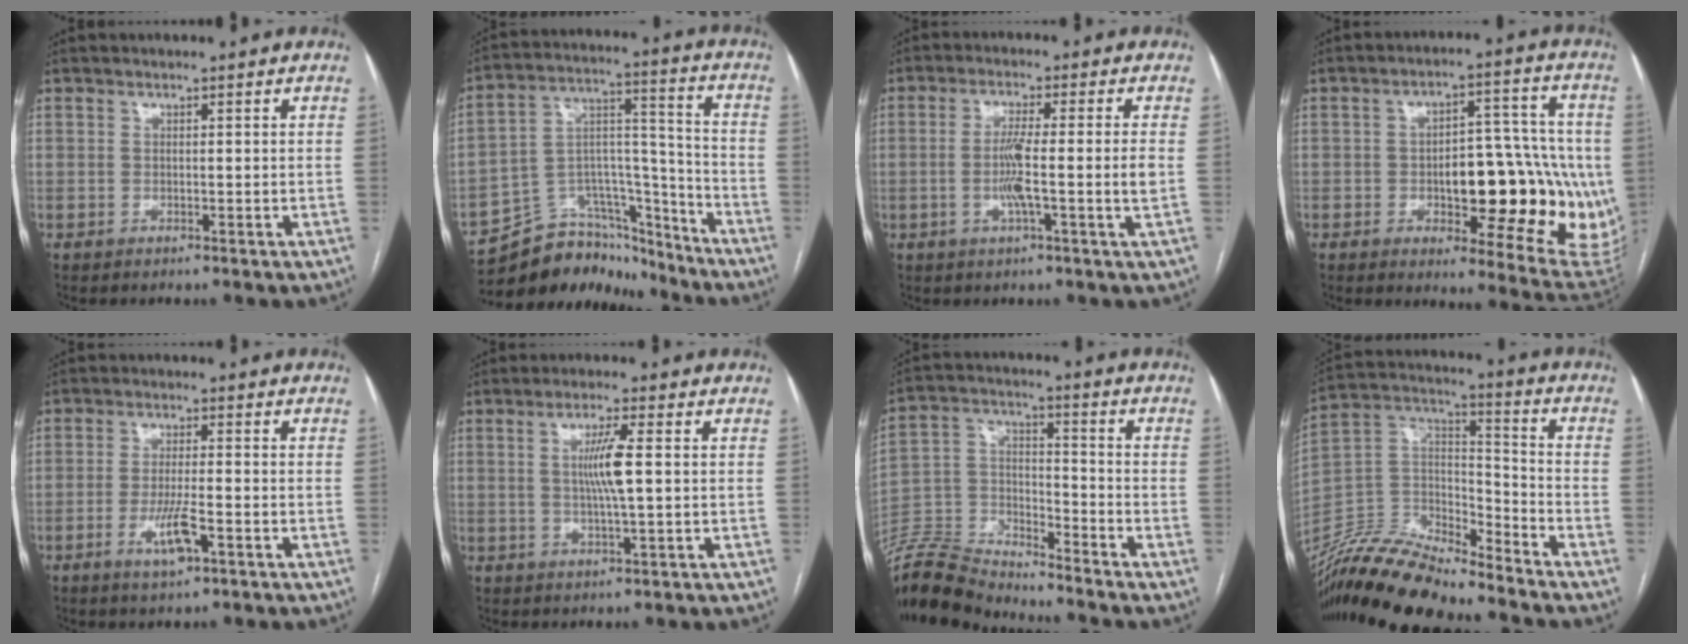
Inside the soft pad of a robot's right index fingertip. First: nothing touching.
{"total": 17.2, "force": [-15.5, 6.3, 3.6], "torque": [-0.049, 0.064, -0.246]}
{"total": 6.9, "force": [-1.2, -0.7, 6.7], "torque": [-0.127, 0.000, -0.021]}
{"total": 20.6, "force": [-2.7, 7.6, 19.0], "torque": [-0.186, 0.022, -0.013]}
{"total": 5.4, "force": [-2.4, 0.7, 4.8], "torque": [-0.095, -0.007, -0.042]}
{"total": 5.6, "force": [0.6, -0.1, 5.6], "torque": [-0.107, -0.003, 0.013]}
{"total": 14.0, "force": [-13.8, 1.7, 1.3], "torque": [-0.033, 0.033, -0.261]}
{"total": 17.9, "force": [-16.7, 2.7, 6.0], "torque": [-0.106, 0.024, -0.314]}